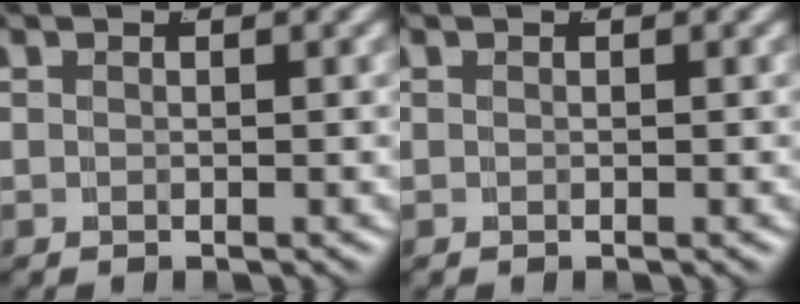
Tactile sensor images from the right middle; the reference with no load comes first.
{"total": 0.0}